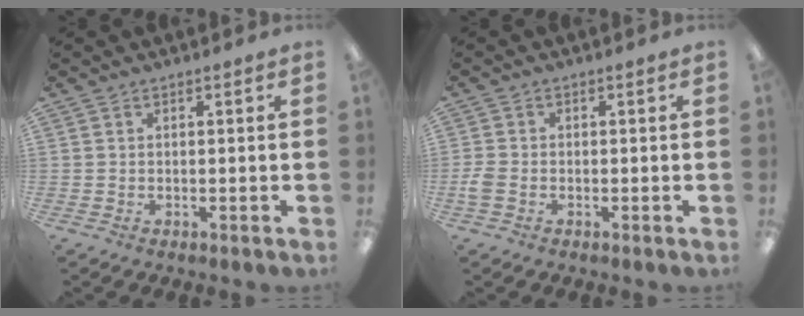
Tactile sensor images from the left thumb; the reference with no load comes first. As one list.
[{"total": 2.7, "force": [-0.7, 1.8, 1.9], "torque": [-0.038, 0.002, -0.014]}]